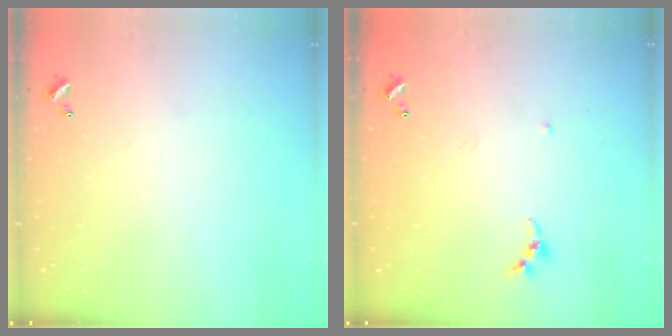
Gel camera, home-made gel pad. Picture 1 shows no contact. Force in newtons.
{"total": 6.2, "press": 6.1, "slide": 0.7}